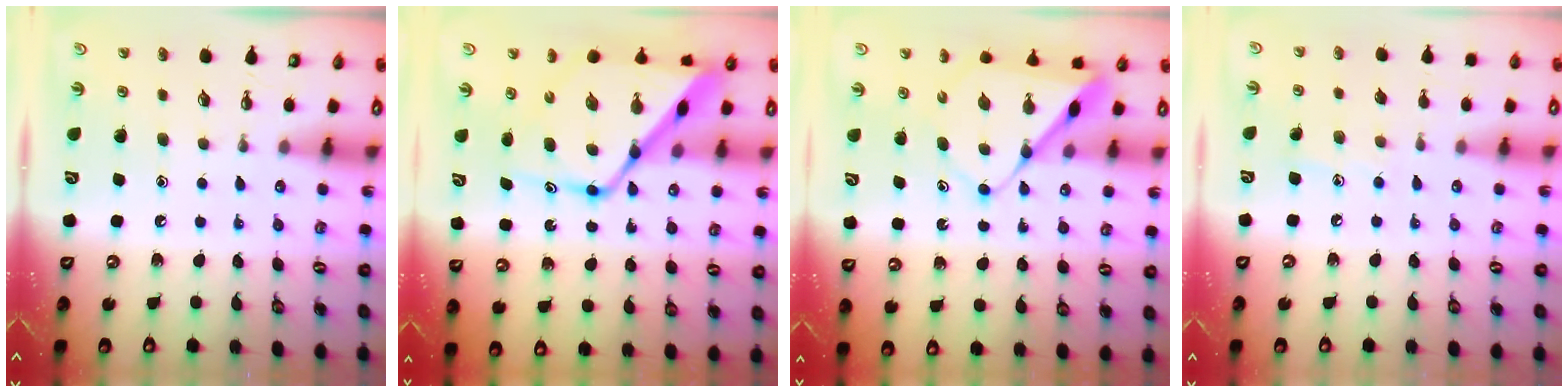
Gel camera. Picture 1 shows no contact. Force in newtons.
{"total": 17.2, "press": 17.1, "slide": 1.7}
{"total": 9.0, "press": 9.0, "slide": 0.8}
{"total": 5.7, "press": 5.7, "slide": 0.4}